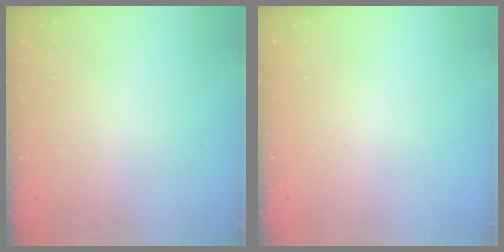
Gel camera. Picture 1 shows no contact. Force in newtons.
{"total": 0.0}